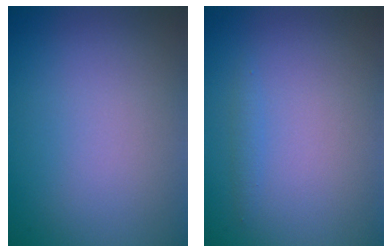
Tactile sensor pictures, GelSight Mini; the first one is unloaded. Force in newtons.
{"total": 0.7, "press": 0.7, "slide": 0.0}